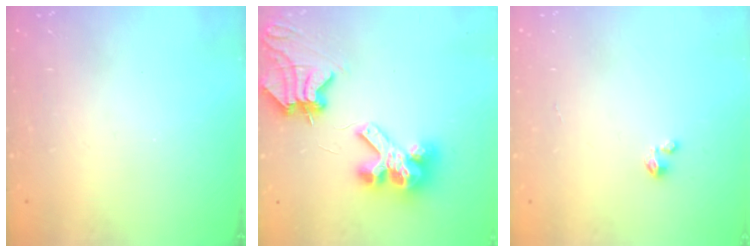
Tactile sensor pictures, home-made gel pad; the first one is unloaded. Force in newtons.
{"total": 12.5, "press": 12.4, "slide": 1.5}
{"total": 1.5, "press": 1.5, "slide": 0.1}